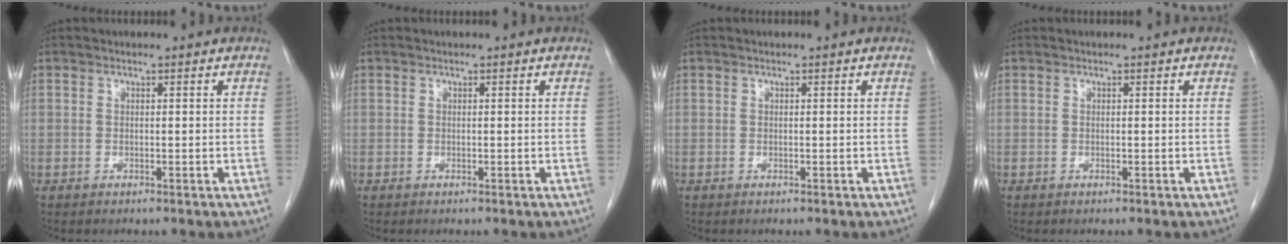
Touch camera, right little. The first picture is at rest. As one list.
[{"total": 0.0}, {"total": 0.0}, {"total": 0.0}]